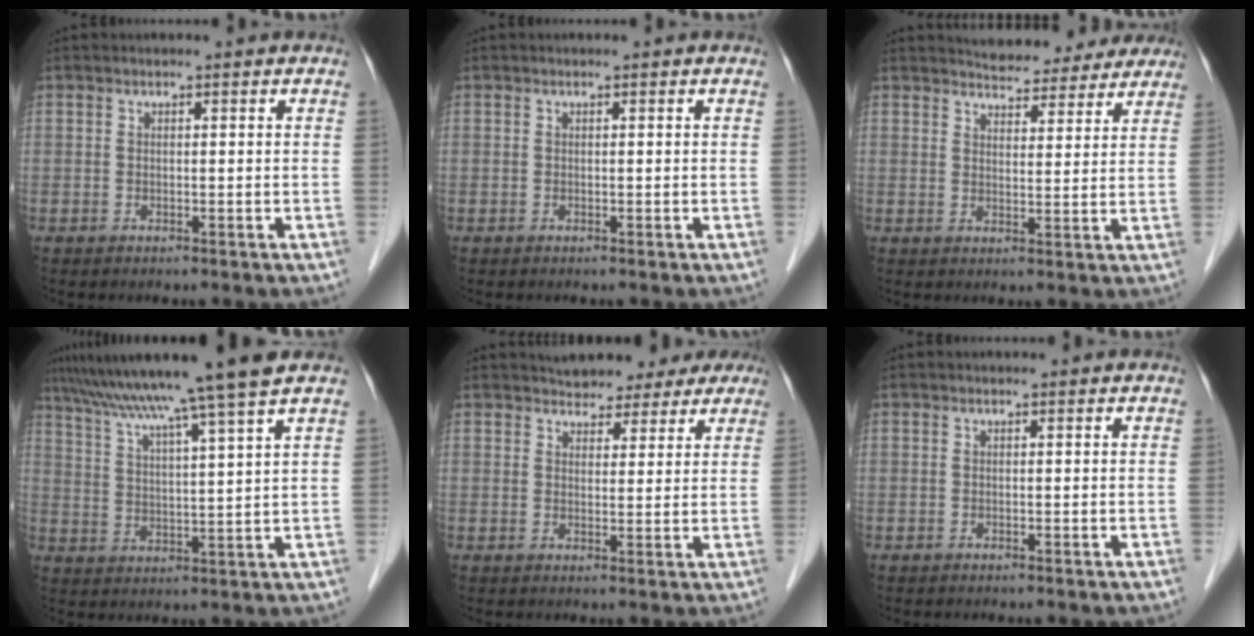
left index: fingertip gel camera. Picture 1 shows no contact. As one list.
[{"total": 0.0}, {"total": 11.1, "force": [10.5, 3.0, 2.3], "torque": [-0.015, 0.006, 0.122]}, {"total": 13.6, "force": [10.9, -2.6, 7.7], "torque": [-0.130, 0.000, 0.168]}, {"total": 8.8, "force": [7.5, 4.0, 2.3], "torque": [-0.015, 0.020, 0.082]}, {"total": 0.0}]